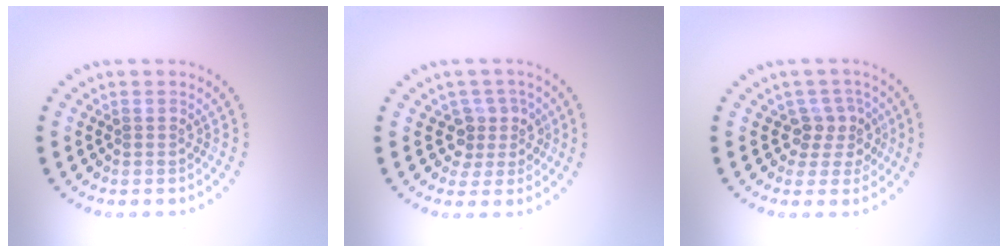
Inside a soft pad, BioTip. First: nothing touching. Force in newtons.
{"total": 2.7, "press": 2.0, "slide": 1.9}
{"total": 2.6, "press": 2.0, "slide": 1.7}